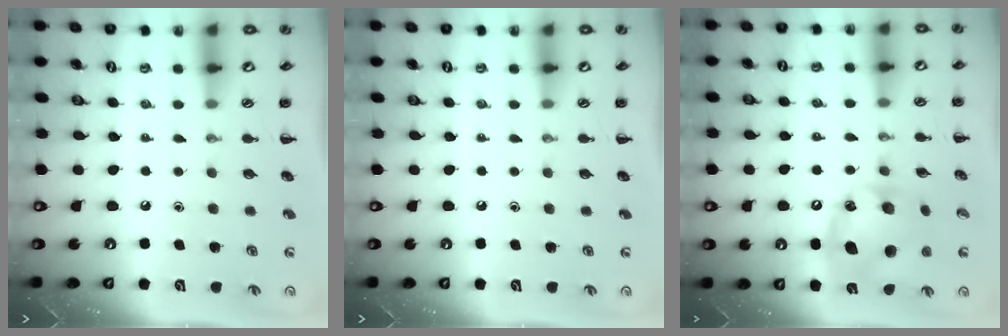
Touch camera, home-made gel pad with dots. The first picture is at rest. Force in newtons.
{"total": 0.0}
{"total": 15.9, "press": 15.8, "slide": 1.0}